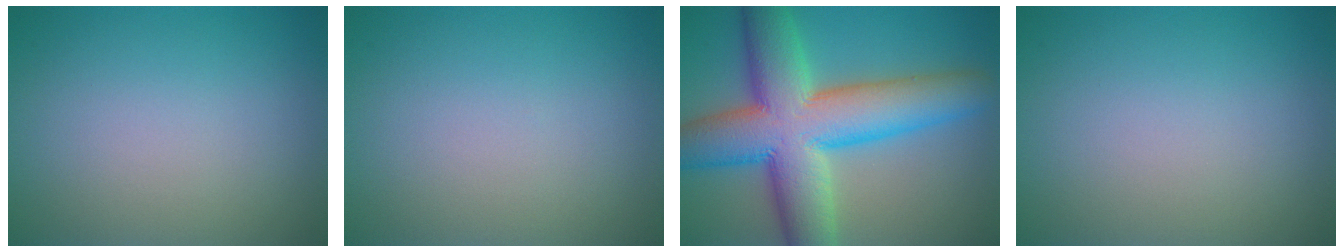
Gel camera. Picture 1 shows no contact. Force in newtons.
{"total": 0.0}
{"total": 13.2, "press": 13.2, "slide": 0.4}
{"total": 0.0}